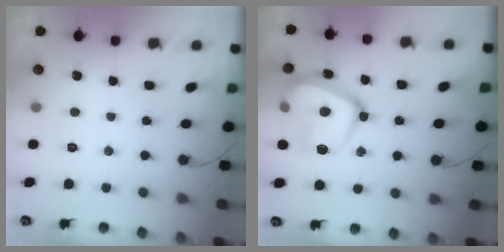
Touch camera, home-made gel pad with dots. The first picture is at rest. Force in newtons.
{"total": 19.8, "press": 19.7, "slide": 1.9}